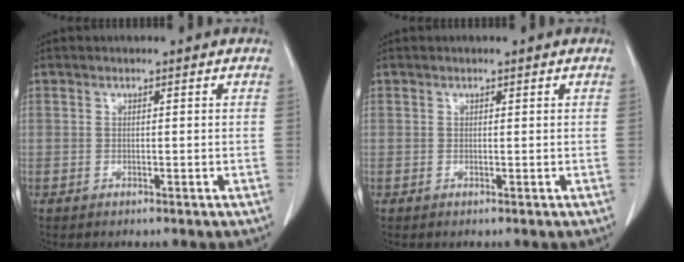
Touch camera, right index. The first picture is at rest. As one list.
[{"total": 0.0}]